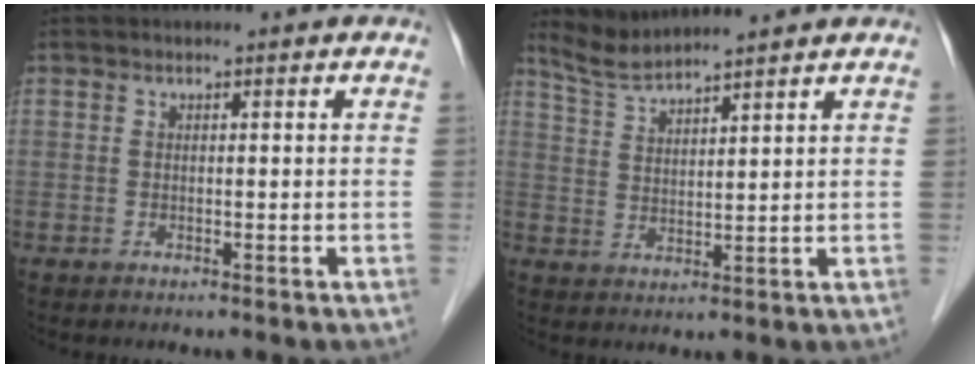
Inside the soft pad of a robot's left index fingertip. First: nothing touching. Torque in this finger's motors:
{"motor_torque": [-0.04, -0.70, 0.01, -0.01]}